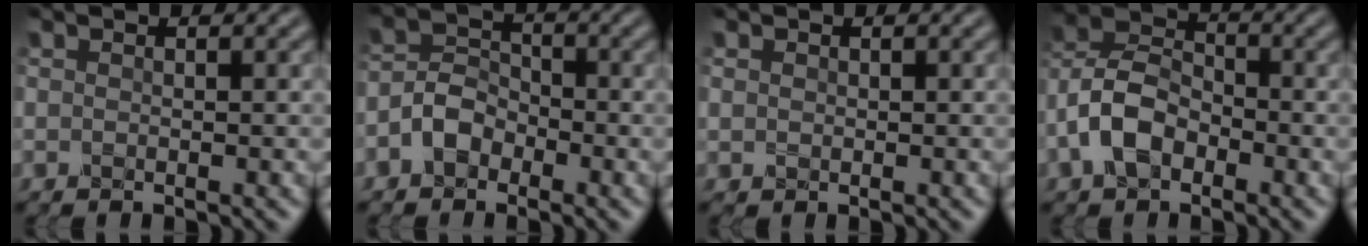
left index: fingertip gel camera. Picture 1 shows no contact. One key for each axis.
{"total": 2.6, "fx": -1.5, "fy": 1.7, "fz": 1.2, "tx": -0.027, "ty": 0.013, "tz": -0.036}
{"total": 1.4, "fx": 0.6, "fy": 1.1, "fz": 0.4, "tx": 0.005, "ty": 0.013, "tz": -0.001}
{"total": 5.5, "fx": -2.3, "fy": 3.5, "fz": 3.5, "tx": -0.081, "ty": 0.013, "tz": -0.052}